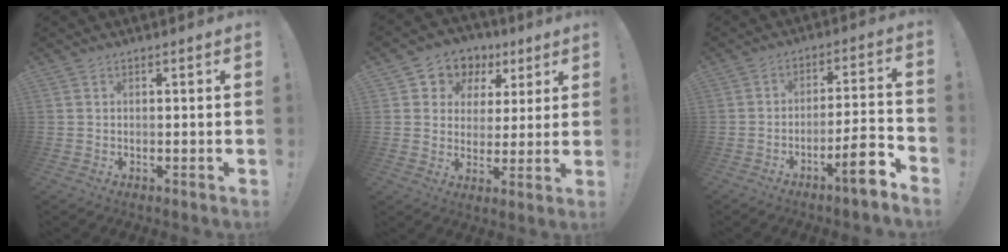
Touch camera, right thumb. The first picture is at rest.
{"total": 7.5, "force": [2.8, 6.7, 1.7], "torque": [-0.029, -0.017, 0.058]}
{"total": 11.1, "force": [-6.8, 1.4, 8.7], "torque": [-0.124, 0.037, -0.109]}